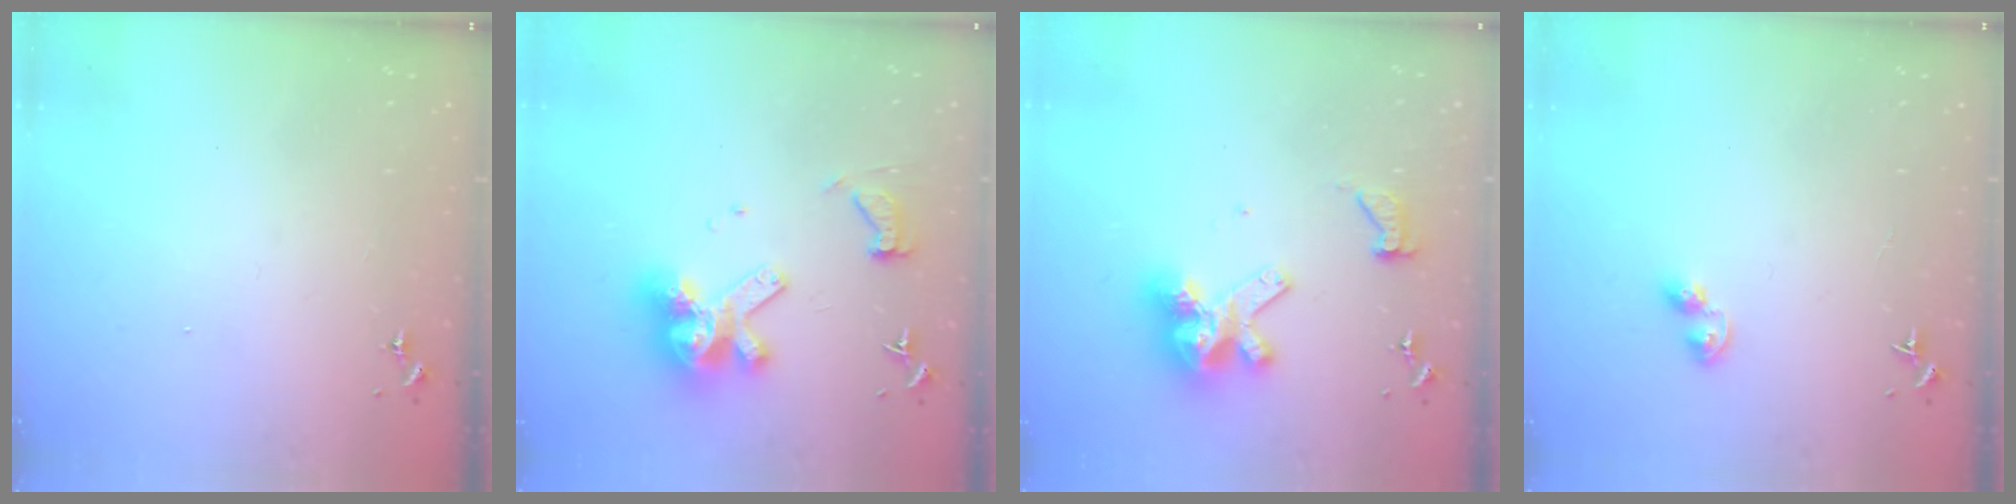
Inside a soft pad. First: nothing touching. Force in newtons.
{"total": 14.0, "press": 13.9, "slide": 1.5}
{"total": 14.1, "press": 14.0, "slide": 1.4}
{"total": 5.0, "press": 5.0, "slide": 0.5}